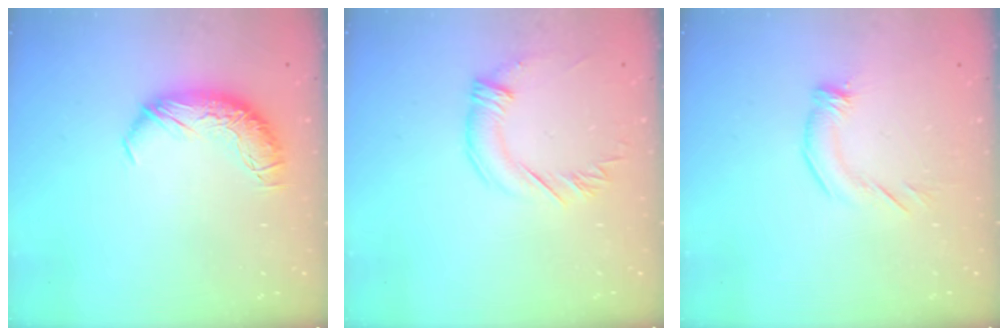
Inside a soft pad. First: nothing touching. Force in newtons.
{"total": 2.1, "press": 1.8, "slide": 1.0}
{"total": 2.4, "press": 2.3, "slide": 0.9}